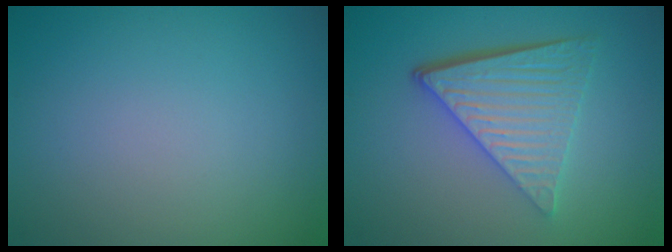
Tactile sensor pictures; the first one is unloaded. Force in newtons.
{"total": 6.0, "press": 4.2, "slide": 4.3}